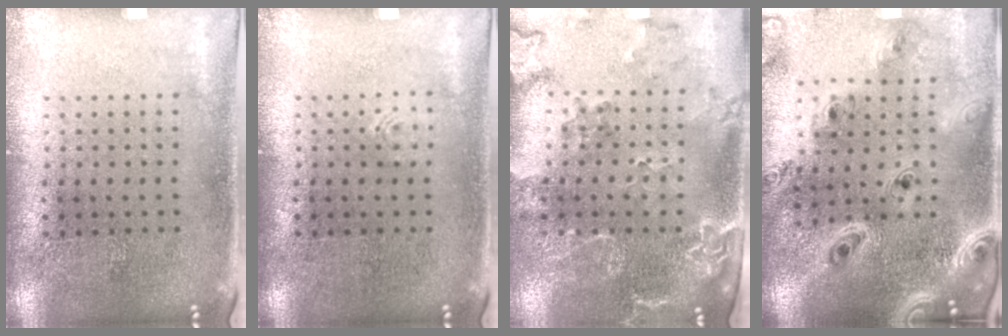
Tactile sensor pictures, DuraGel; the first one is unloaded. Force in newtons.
{"total": 0.5, "press": 0.5, "slide": 0.1}
{"total": 2.2, "press": 1.9, "slide": 1.1}
{"total": 2.5, "press": 2.2, "slide": 1.2}